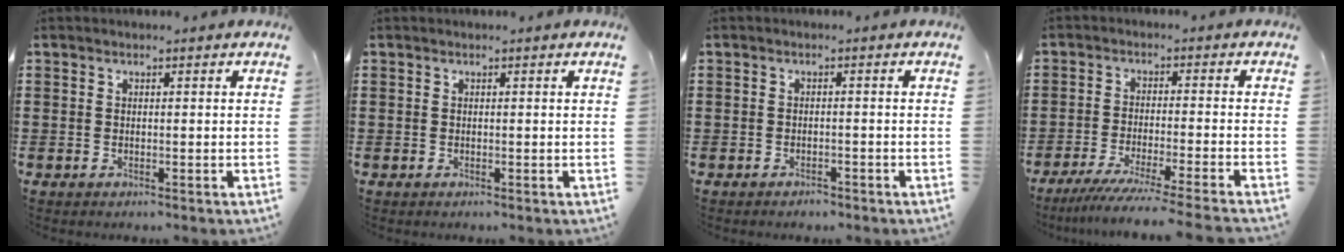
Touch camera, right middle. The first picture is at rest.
{"total": 0.0}
{"total": 1.2, "force": [-1.2, 0.2, 0.0], "torque": [-0.006, -0.002, -0.026]}
{"total": 5.5, "force": [-4.9, -0.7, 2.5], "torque": [-0.047, -0.022, -0.092]}